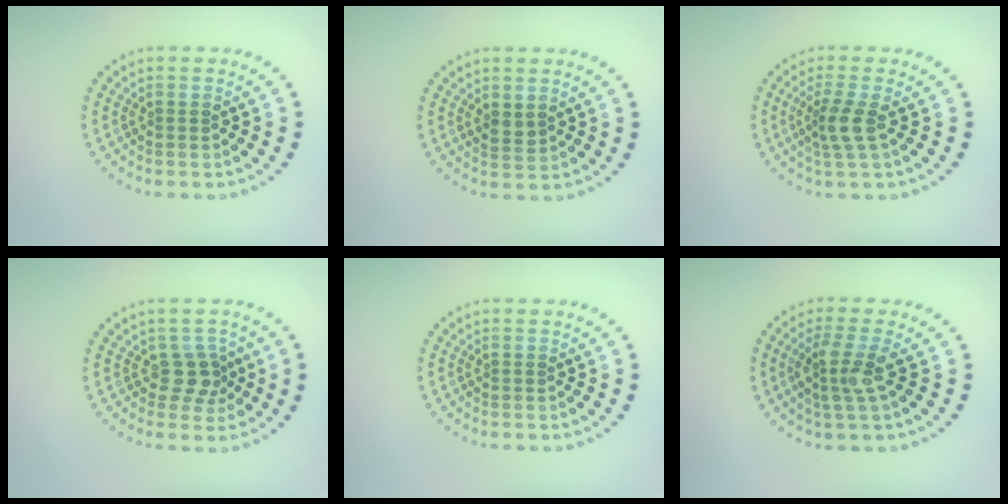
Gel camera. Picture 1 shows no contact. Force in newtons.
{"total": 1.2, "press": 1.1, "slide": 0.4}
{"total": 2.5, "press": 2.0, "slide": 1.6}
{"total": 2.2, "press": 1.9, "slide": 1.2}
{"total": 0.0}
{"total": 3.1, "press": 2.7, "slide": 1.5}